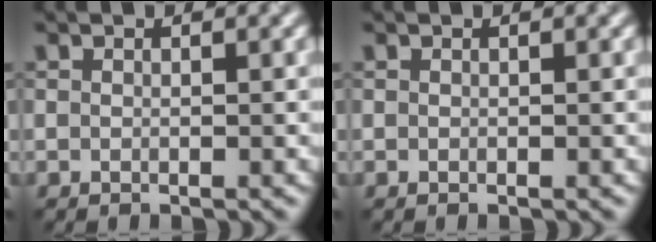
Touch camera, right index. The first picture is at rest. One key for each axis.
{"total": 0.0}